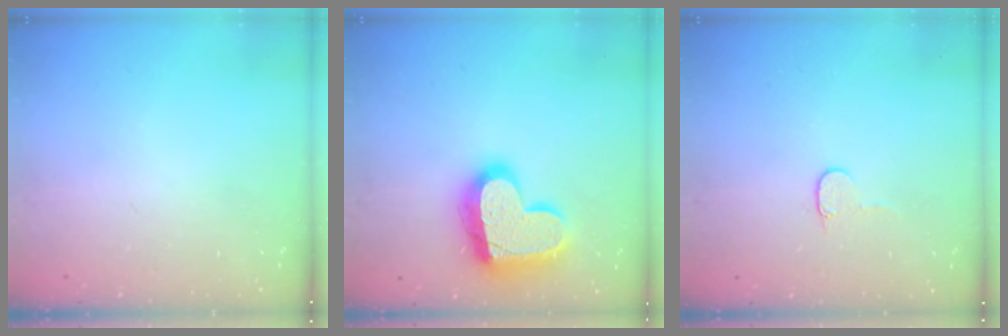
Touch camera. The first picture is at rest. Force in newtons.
{"total": 20.9, "press": 20.8, "slide": 1.8}
{"total": 4.0, "press": 4.0, "slide": 0.4}